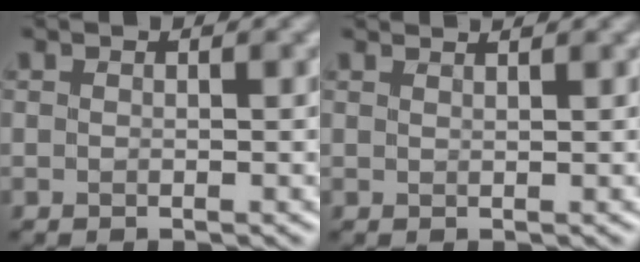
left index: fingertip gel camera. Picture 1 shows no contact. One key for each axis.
{"total": 1.3, "fx": 1.3, "fy": -0.2, "fz": 0.1, "tx": -0.008, "ty": 0.002, "tz": 0.019}